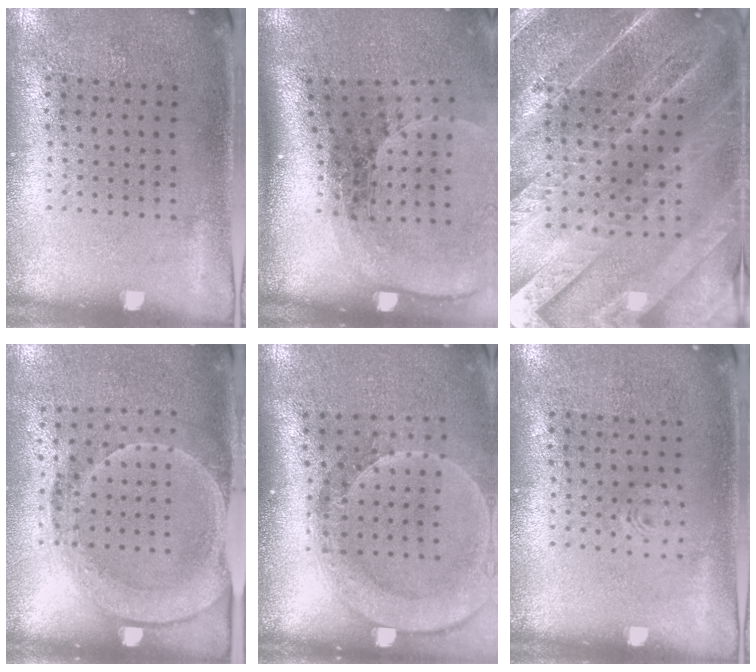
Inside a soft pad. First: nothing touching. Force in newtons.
{"total": 2.4, "press": 1.7, "slide": 1.7}
{"total": 5.1, "press": 4.4, "slide": 2.6}
{"total": 1.8, "press": 1.5, "slide": 1.1}
{"total": 2.5, "press": 1.9, "slide": 1.6}
{"total": 0.7, "press": 0.6, "slide": 0.2}